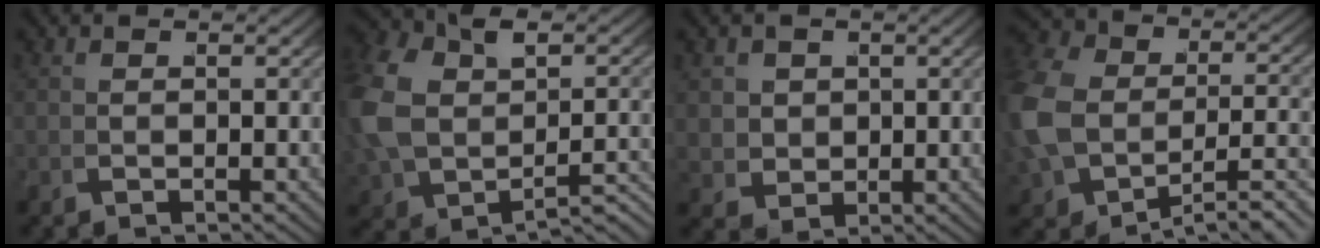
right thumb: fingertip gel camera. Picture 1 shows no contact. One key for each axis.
{"total": 6.7, "fx": 0.1, "fy": 4.8, "fz": 4.7, "tx": -0.124, "ty": -0.013, "tz": 0.022}
{"total": 3.6, "fx": 0.9, "fy": 3.0, "fz": 1.7, "tx": -0.046, "ty": -0.031, "tz": 0.040}
{"total": 9.5, "fx": -3.1, "fy": 6.9, "fz": 5.7, "tx": -0.131, "ty": -0.040, "tz": -0.023}